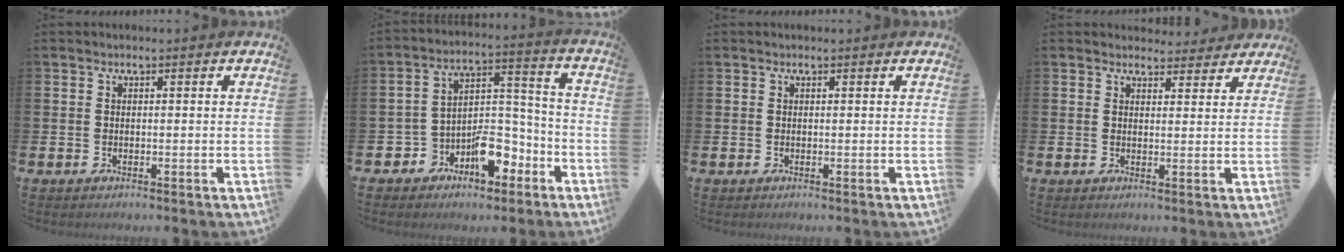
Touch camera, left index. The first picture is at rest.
{"total": 8.3, "force": [-4.8, 4.9, 4.6], "torque": [-0.084, 0.010, -0.085]}
{"total": 0.0}
{"total": 2.9, "force": [2.7, 1.0, -0.2], "torque": [0.013, -0.019, 0.046]}